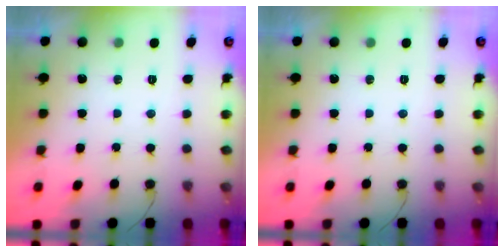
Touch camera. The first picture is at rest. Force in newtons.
{"total": 0.0}